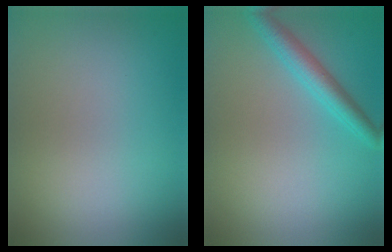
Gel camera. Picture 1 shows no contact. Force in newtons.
{"total": 2.7, "press": 2.7, "slide": 0.0}